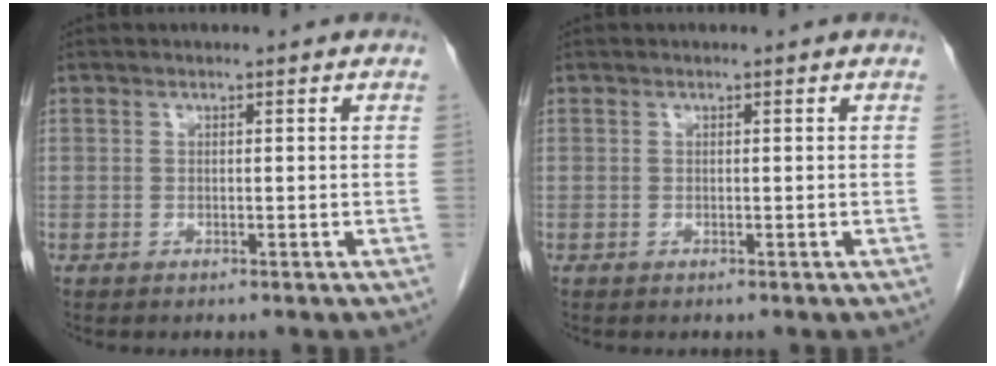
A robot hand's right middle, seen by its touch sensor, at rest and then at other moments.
{"total": 0.0}